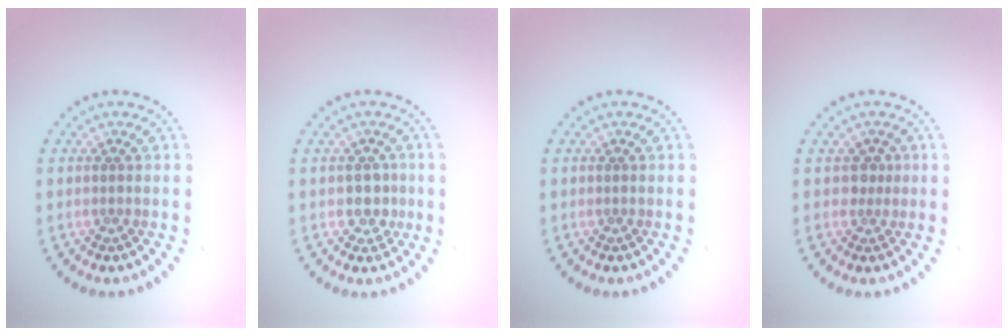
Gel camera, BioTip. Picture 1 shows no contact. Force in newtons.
{"total": 1.9, "press": 1.6, "slide": 1.1}
{"total": 0.0}
{"total": 1.2, "press": 1.0, "slide": 0.7}